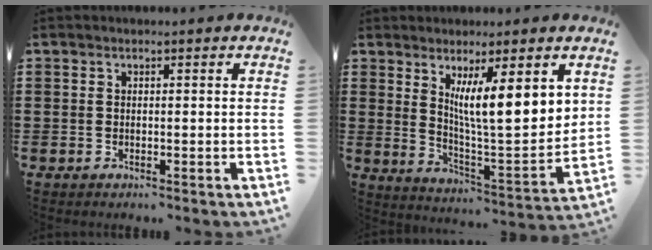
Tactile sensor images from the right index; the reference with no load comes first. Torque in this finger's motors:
{"motor_torque": [1.70, 0.44, 1.05, 0.21]}